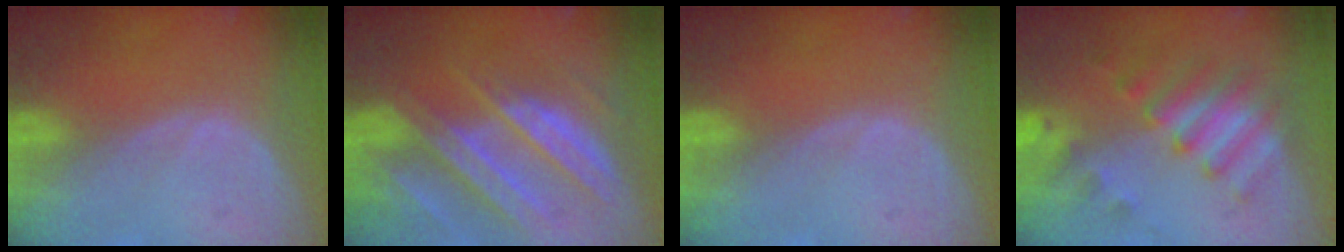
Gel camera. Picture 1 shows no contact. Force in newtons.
{"total": 10.3, "press": 9.2, "slide": 4.8}
{"total": 0.0}
{"total": 7.4, "press": 7.3, "slide": 1.3}